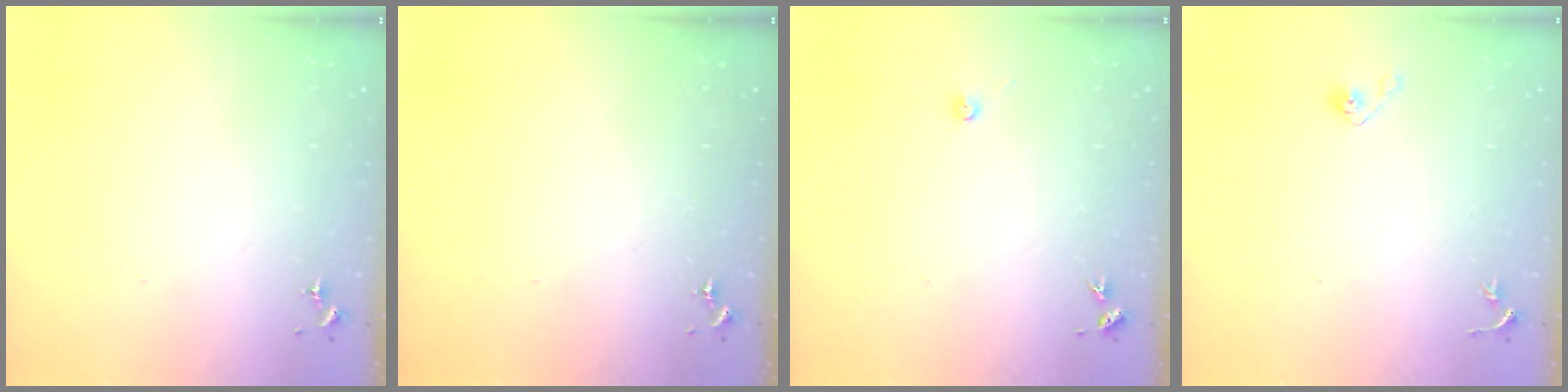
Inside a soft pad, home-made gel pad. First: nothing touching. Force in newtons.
{"total": 0.0}
{"total": 4.1, "press": 4.1, "slide": 0.4}
{"total": 4.1, "press": 3.9, "slide": 1.2}